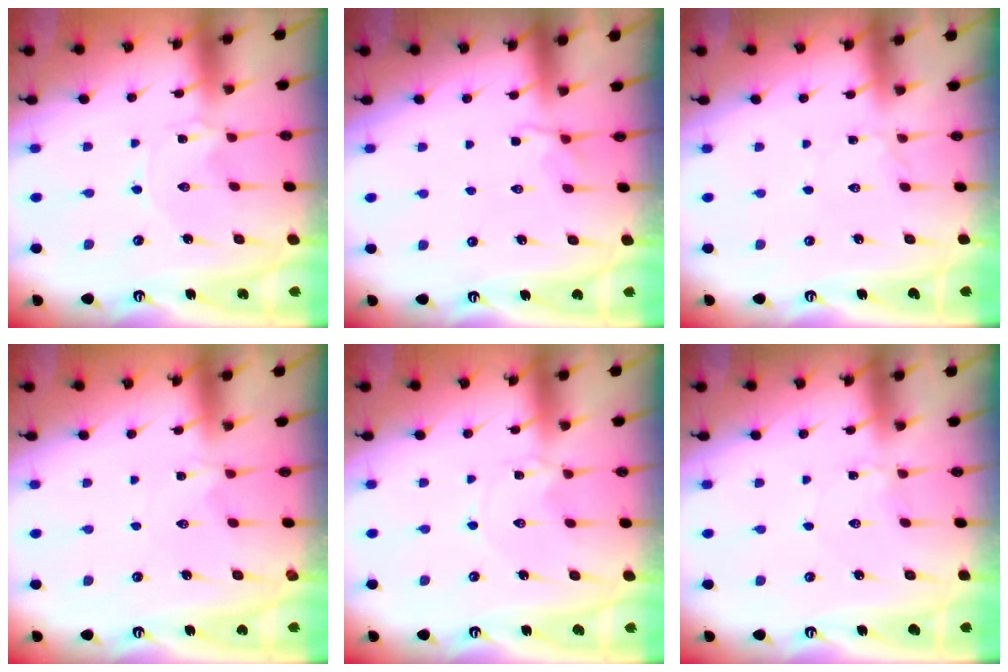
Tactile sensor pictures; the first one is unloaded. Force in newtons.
{"total": 2.2, "press": 1.5, "slide": 1.6}
{"total": 1.4, "press": 1.4, "slide": 0.3}
{"total": 0.6, "press": 0.5, "slide": 0.2}
{"total": 1.8, "press": 1.8, "slide": 0.3}
{"total": 2.2, "press": 2.2, "slide": 0.2}